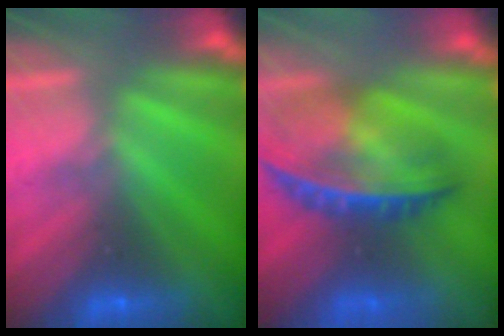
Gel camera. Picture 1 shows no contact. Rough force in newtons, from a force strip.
{"total": 9.0}